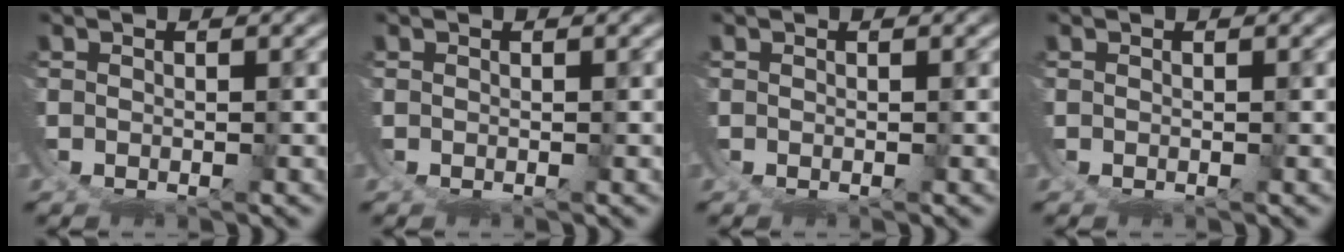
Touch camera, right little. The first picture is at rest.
{"total": 0.0}
{"total": 0.0}
{"total": 0.0}